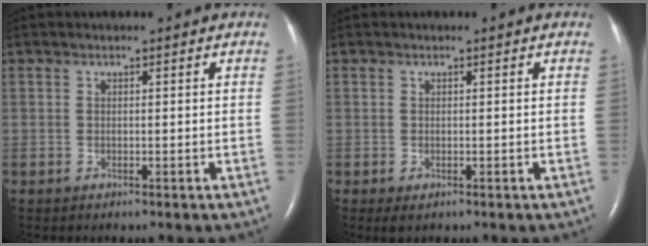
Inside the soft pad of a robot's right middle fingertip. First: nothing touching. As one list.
[{"total": 1.1, "force": [-0.4, 0.5, 0.9], "torque": [-0.015, -0.004, 0.000]}]